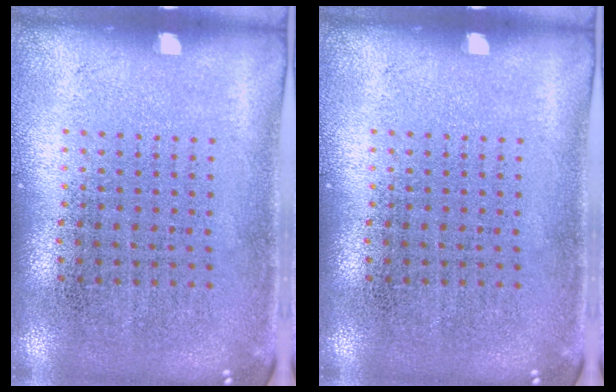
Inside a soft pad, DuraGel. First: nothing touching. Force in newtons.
{"total": 0.0}